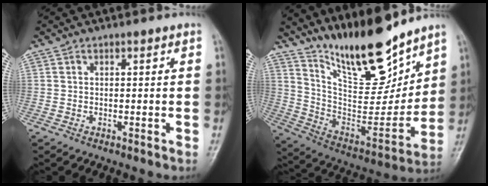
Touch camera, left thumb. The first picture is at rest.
{"total": 19.3, "force": [15.4, 5.3, 10.5], "torque": [-0.126, -0.104, 0.281]}